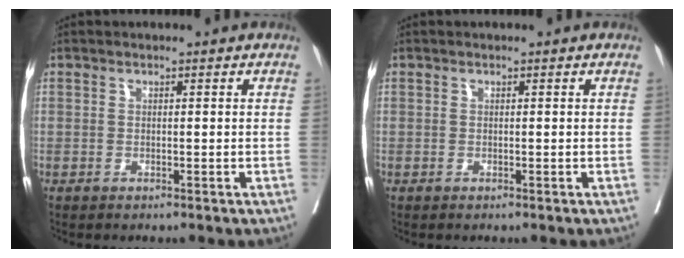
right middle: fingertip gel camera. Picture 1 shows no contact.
{"total": 0.0}